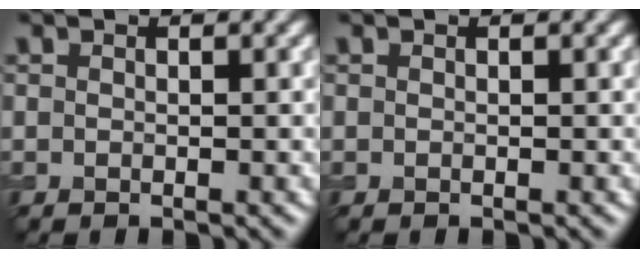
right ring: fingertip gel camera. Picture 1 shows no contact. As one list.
[{"total": 0.0}]